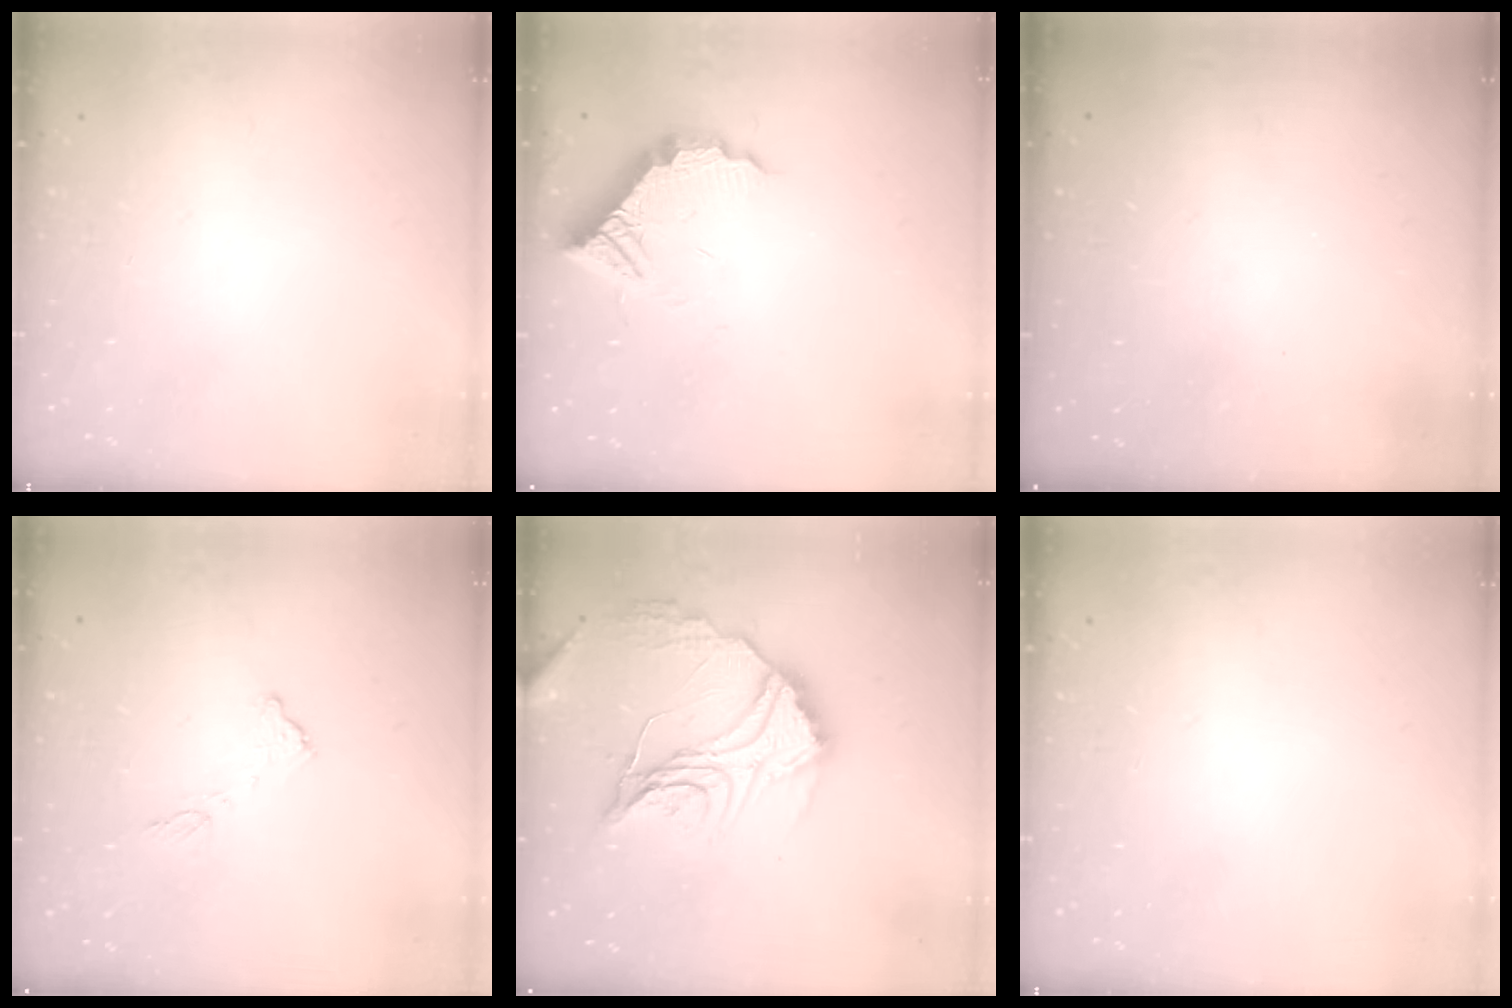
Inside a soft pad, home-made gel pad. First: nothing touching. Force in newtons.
{"total": 11.5, "press": 11.4, "slide": 0.7}
{"total": 3.2, "press": 3.2, "slide": 0.1}
{"total": 8.2, "press": 8.2, "slide": 0.4}
{"total": 23.7, "press": 23.6, "slide": 2.1}
{"total": 0.0}